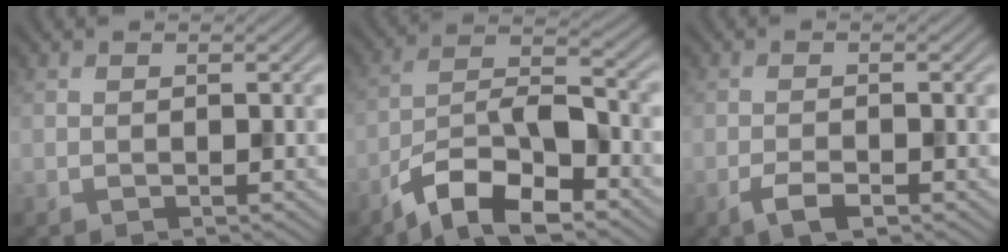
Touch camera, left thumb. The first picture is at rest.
{"total": 10.0, "force": [-6.5, 3.4, 6.8], "torque": [-0.115, 0.004, -0.133]}
{"total": 2.5, "force": [-1.5, 0.8, 1.8], "torque": [-0.039, 0.000, -0.031]}